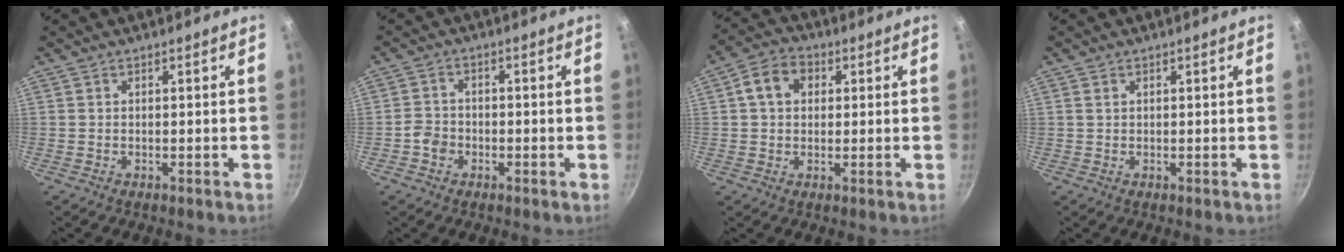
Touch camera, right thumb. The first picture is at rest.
{"total": 3.4, "force": [-1.6, 2.8, 1.2], "torque": [-0.008, 0.020, -0.031]}
{"total": 7.2, "force": [1.7, 5.6, 4.2], "torque": [-0.052, 0.013, 0.015]}
{"total": 1.0, "force": [0.5, 0.7, 0.5], "torque": [-0.009, 0.002, 0.008]}